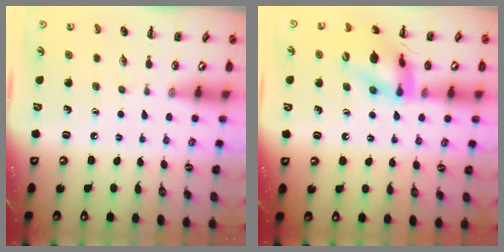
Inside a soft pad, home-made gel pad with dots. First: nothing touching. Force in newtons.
{"total": 15.5, "press": 15.4, "slide": 2.0}